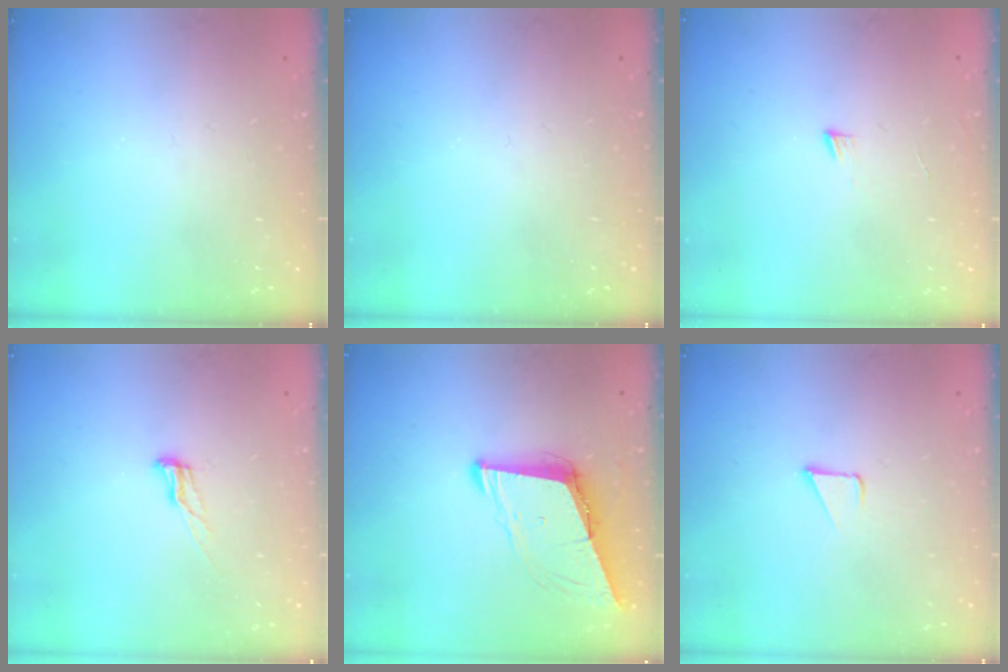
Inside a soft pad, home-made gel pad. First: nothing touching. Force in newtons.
{"total": 0.0}
{"total": 3.1, "press": 3.1, "slide": 0.4}
{"total": 6.9, "press": 6.9, "slide": 0.9}
{"total": 8.6, "press": 7.8, "slide": 3.6}
{"total": 1.5, "press": 1.5, "slide": 0.1}